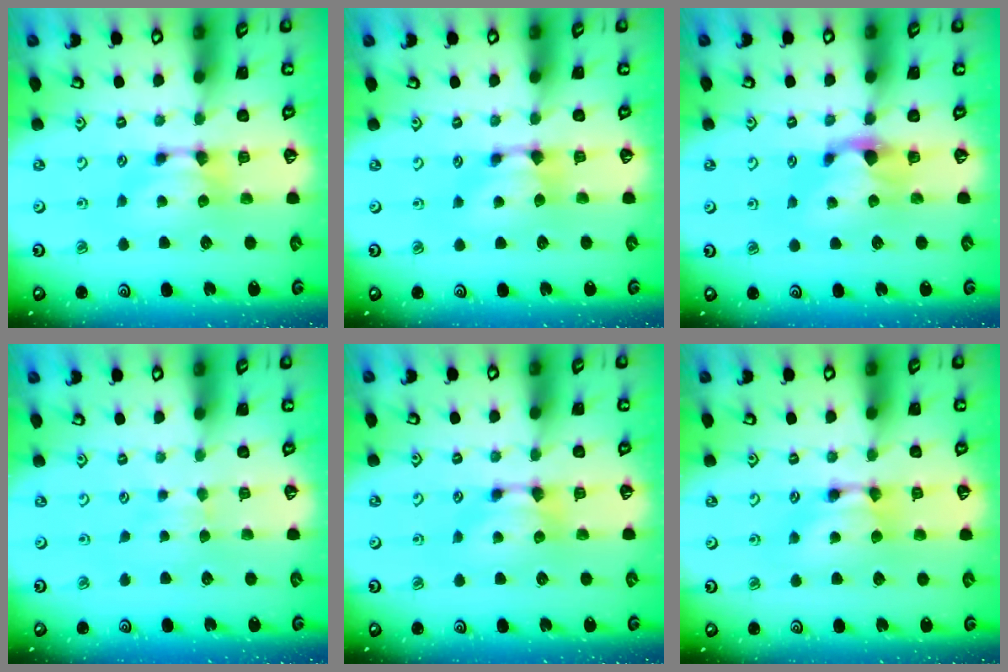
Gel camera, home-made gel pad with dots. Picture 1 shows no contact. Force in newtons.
{"total": 0.6, "press": 0.2, "slide": 0.5}
{"total": 1.2, "press": 0.1, "slide": 1.2}
{"total": 2.2, "press": 2.2, "slide": 0.4}
{"total": 0.0}
{"total": 1.6, "press": 1.6, "slide": 0.1}